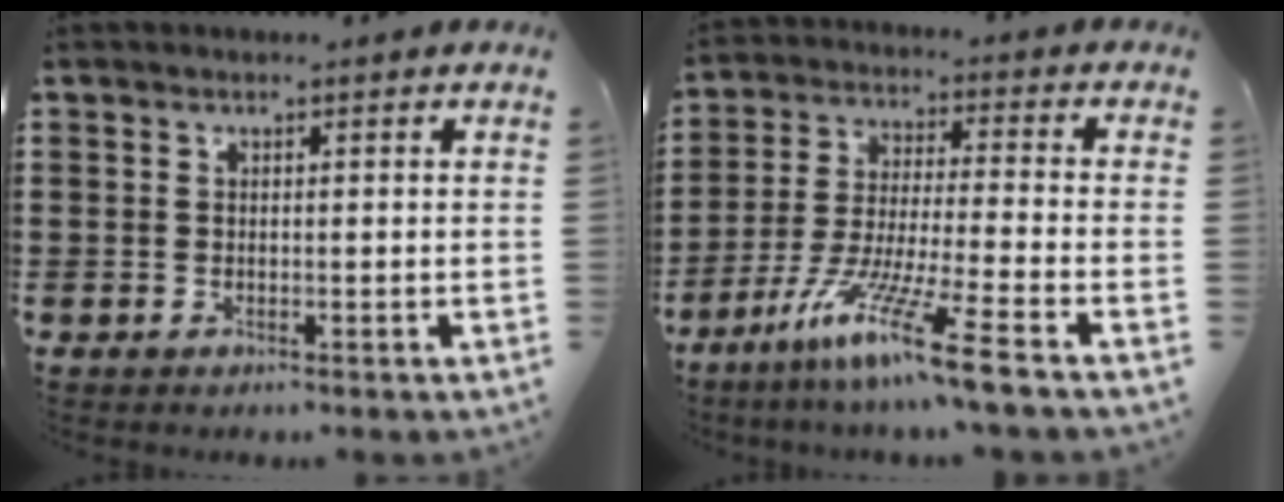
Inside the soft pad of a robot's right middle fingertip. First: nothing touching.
{"total": 11.6, "force": [-8.3, 0.1, 8.1], "torque": [-0.167, -0.002, -0.165]}